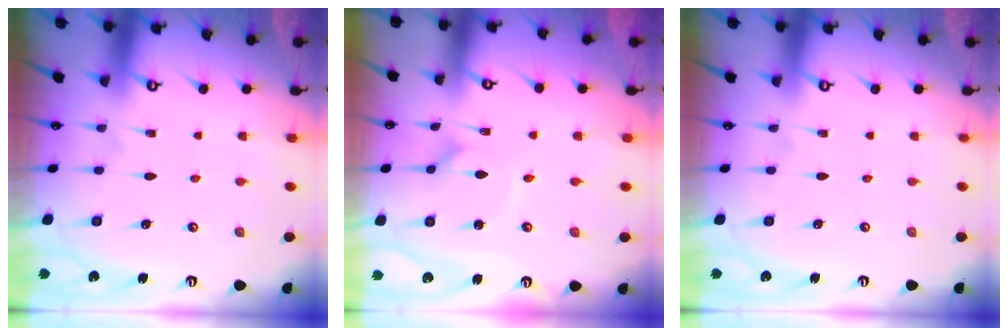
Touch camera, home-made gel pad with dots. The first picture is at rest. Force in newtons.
{"total": 1.3, "press": 1.2, "slide": 0.3}
{"total": 0.0}